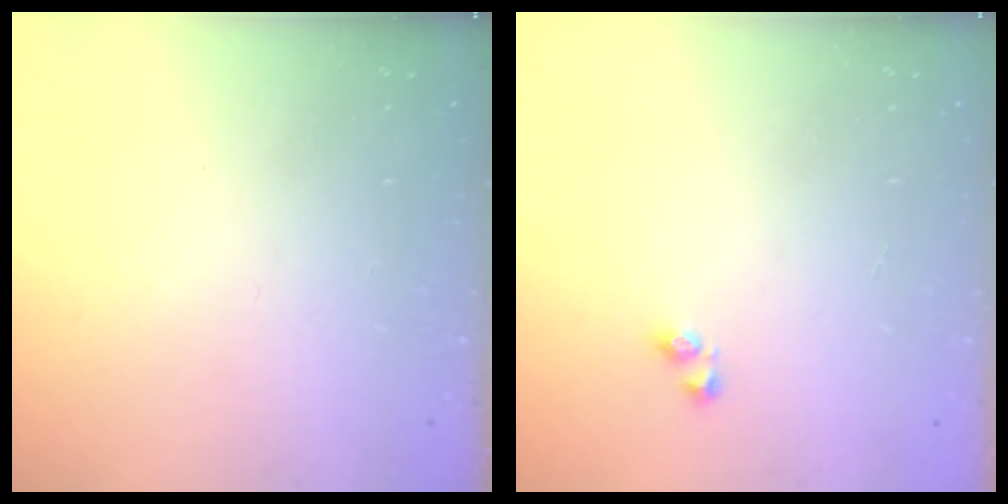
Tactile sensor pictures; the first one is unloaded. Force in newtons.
{"total": 2.4, "press": 2.1, "slide": 1.2}